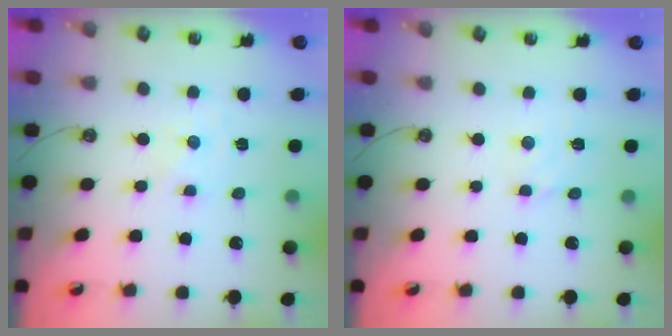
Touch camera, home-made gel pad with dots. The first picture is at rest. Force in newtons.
{"total": 3.3, "press": 3.3, "slide": 0.4}